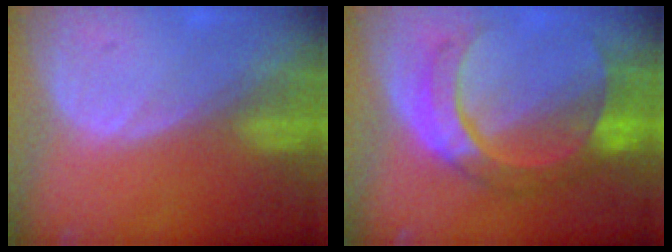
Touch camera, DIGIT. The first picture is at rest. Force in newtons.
{"total": 8.5, "press": 8.5, "slide": 0.5}